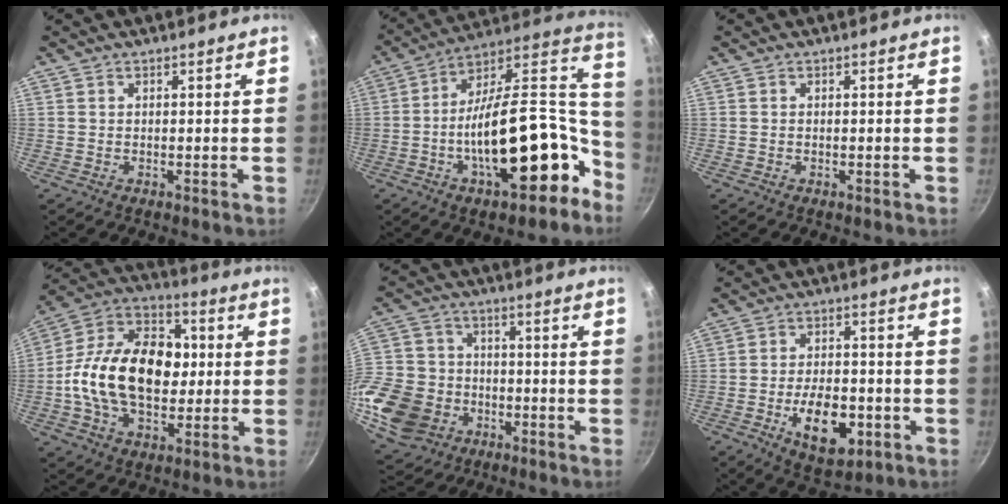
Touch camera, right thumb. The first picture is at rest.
{"total": 27.0, "force": [-9.3, 13.0, 21.8], "torque": [-0.283, 0.072, -0.144]}
{"total": 0.0}
{"total": 23.1, "force": [-0.1, 15.6, 17.1], "torque": [-0.259, 0.035, -0.017]}
{"total": 18.9, "force": [-6.1, 15.0, 9.7], "torque": [-0.195, 0.037, -0.107]}
{"total": 12.2, "force": [-3.9, 6.7, 9.5], "torque": [-0.126, 0.012, -0.053]}